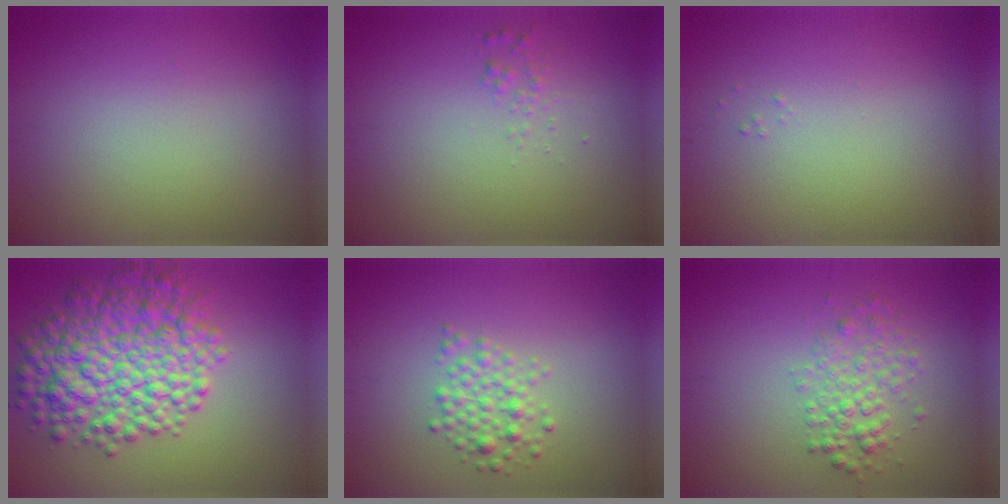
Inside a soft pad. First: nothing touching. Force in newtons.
{"total": 0.8, "press": 0.8, "slide": 0.0}
{"total": 0.0}
{"total": 8.9, "press": 8.9, "slide": 0.1}
{"total": 2.5, "press": 2.5, "slide": 0.1}
{"total": 2.8, "press": 2.8, "slide": 0.1}